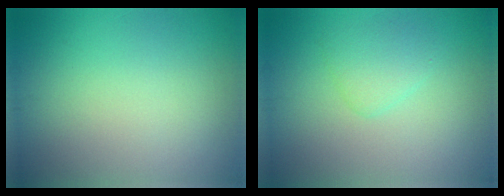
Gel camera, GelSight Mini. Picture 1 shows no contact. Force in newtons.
{"total": 1.8, "press": 1.8, "slide": 0.1}